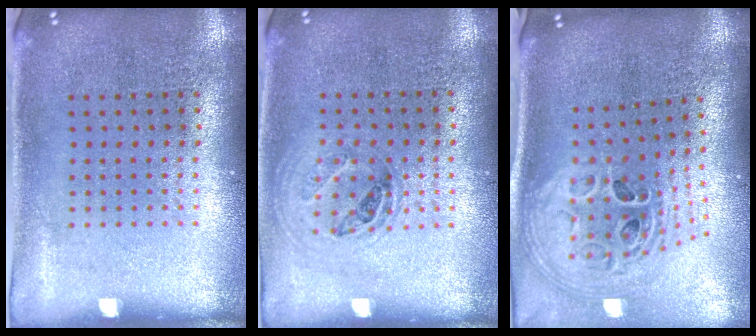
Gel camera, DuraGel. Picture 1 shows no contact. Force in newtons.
{"total": 1.0, "press": 0.9, "slide": 0.4}
{"total": 2.6, "press": 1.8, "slide": 1.8}